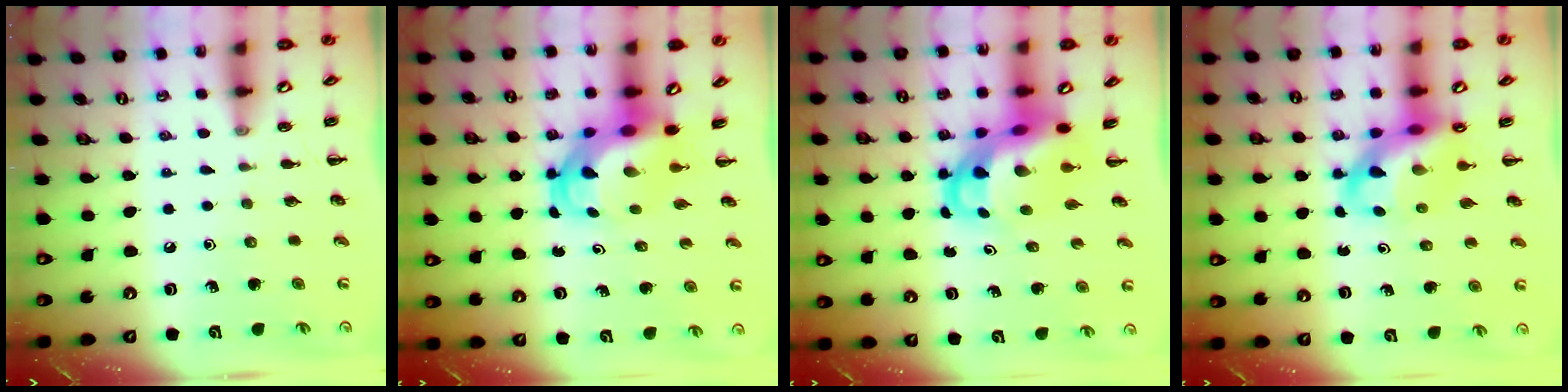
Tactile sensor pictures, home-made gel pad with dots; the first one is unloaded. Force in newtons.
{"total": 6.8, "press": 6.6, "slide": 1.4}
{"total": 8.1, "press": 7.7, "slide": 2.3}
{"total": 11.4, "press": 11.0, "slide": 3.2}